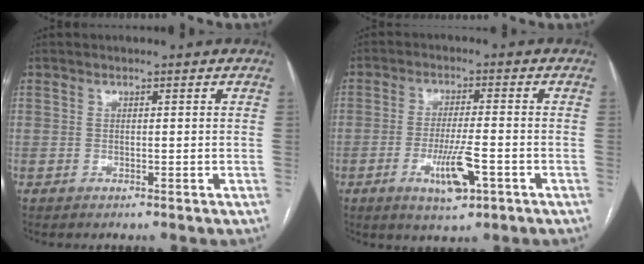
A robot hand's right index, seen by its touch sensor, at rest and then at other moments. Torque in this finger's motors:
{"motor_torque": [0.05, -0.02, 0.03, 0.06]}